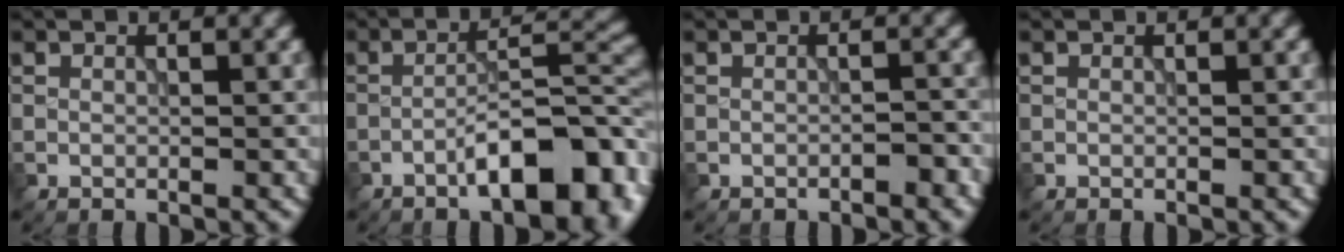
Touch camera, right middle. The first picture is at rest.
{"total": 9.2, "force": [-4.4, 3.0, 7.5], "torque": [-0.104, 0.013, -0.070]}
{"total": 1.1, "force": [-0.8, 0.3, 0.7], "torque": [-0.009, 0.004, -0.014]}
{"total": 0.0}